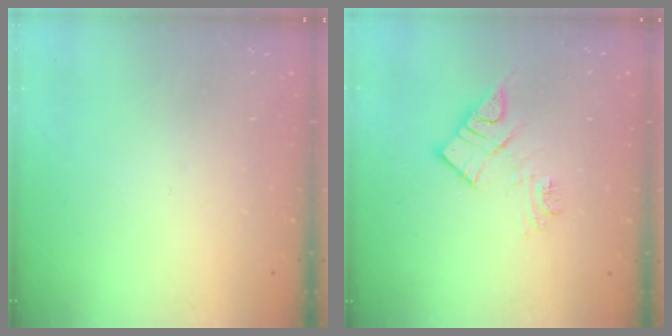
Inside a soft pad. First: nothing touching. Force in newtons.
{"total": 11.1, "press": 11.1, "slide": 0.8}